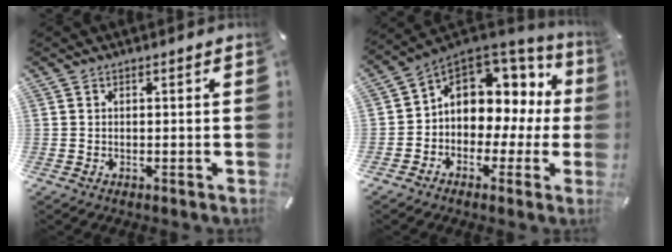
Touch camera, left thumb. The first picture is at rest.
{"total": 8.7, "force": [2.9, 7.3, 3.7], "torque": [-0.064, -0.035, 0.054]}